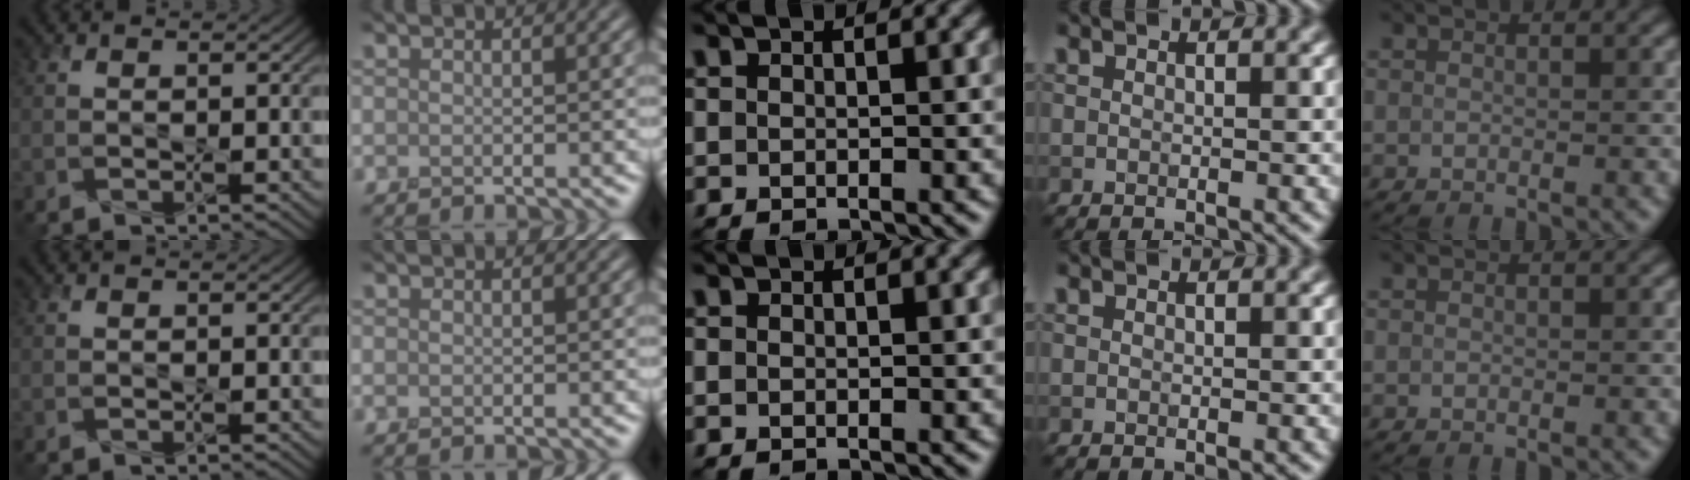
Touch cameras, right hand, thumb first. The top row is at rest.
{}